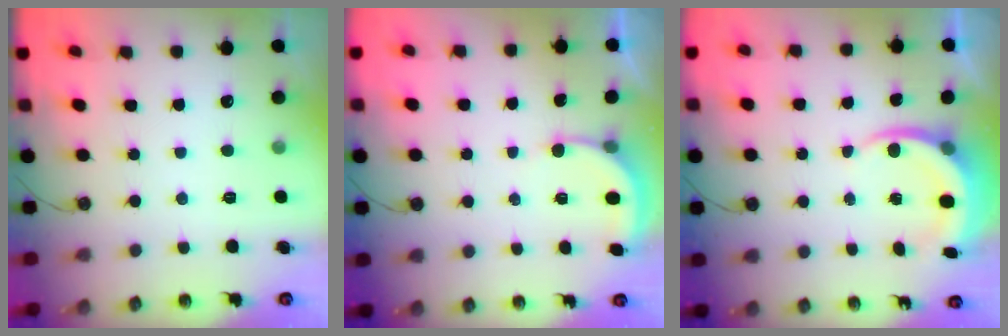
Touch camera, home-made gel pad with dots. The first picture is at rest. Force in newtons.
{"total": 2.4, "press": 2.4, "slide": 0.5}
{"total": 6.2, "press": 6.2, "slide": 0.7}